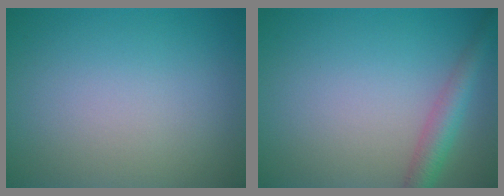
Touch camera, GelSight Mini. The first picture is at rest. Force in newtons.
{"total": 3.2, "press": 3.2, "slide": 0.1}